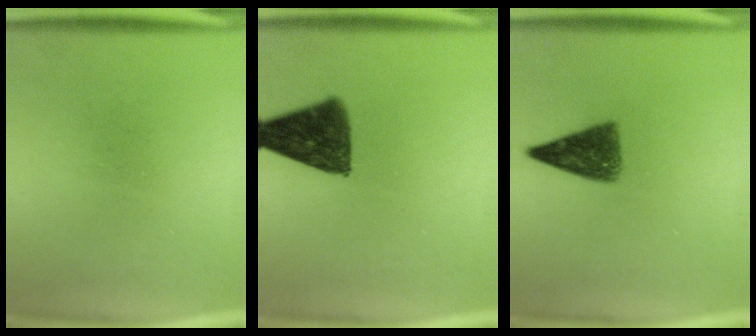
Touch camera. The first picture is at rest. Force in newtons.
{"total": 11.3}
{"total": 6.8}